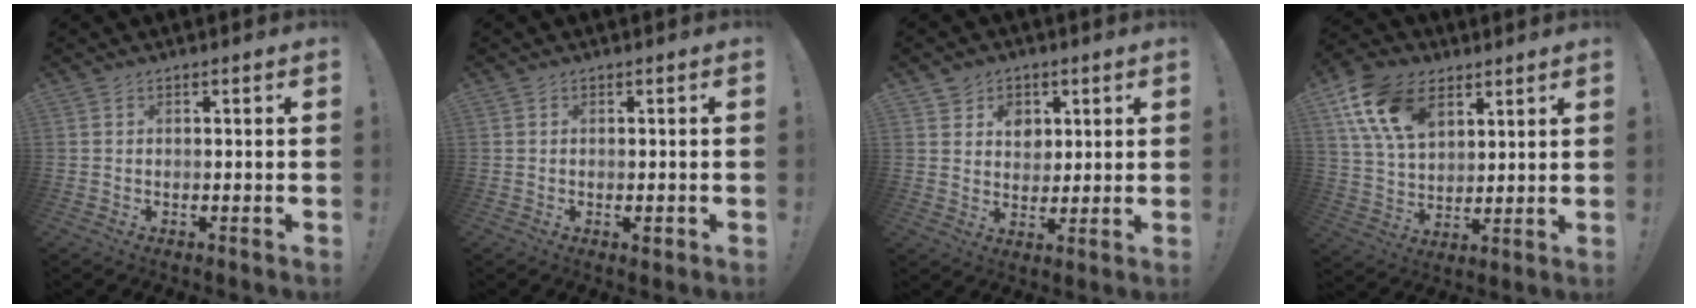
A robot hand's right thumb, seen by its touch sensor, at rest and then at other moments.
{"total": 1.2, "force": [-0.5, 0.6, 1.0], "torque": [-0.010, 0.001, -0.008]}
{"total": 7.2, "force": [3.2, 6.3, 1.5], "torque": [-0.023, -0.020, 0.063]}
{"total": 16.5, "force": [8.3, 10.6, 9.5], "torque": [-0.168, -0.029, 0.159]}